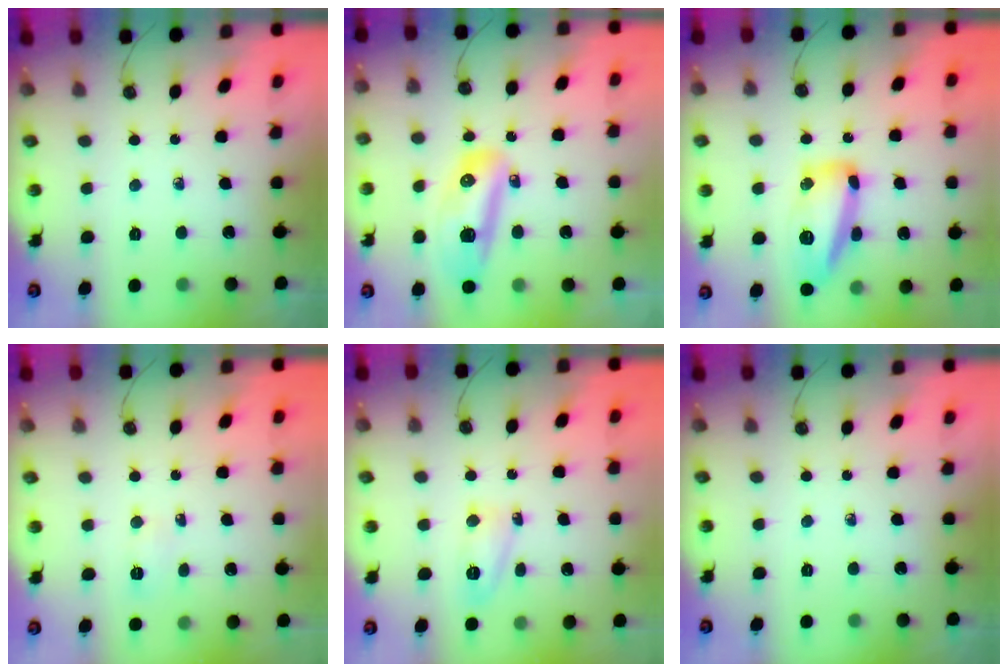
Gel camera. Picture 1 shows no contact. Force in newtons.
{"total": 14.1, "press": 13.6, "slide": 3.7}
{"total": 14.2, "press": 14.2, "slide": 1.1}
{"total": 3.3, "press": 3.2, "slide": 0.9}
{"total": 7.0, "press": 7.0, "slide": 0.4}
{"total": 0.0}